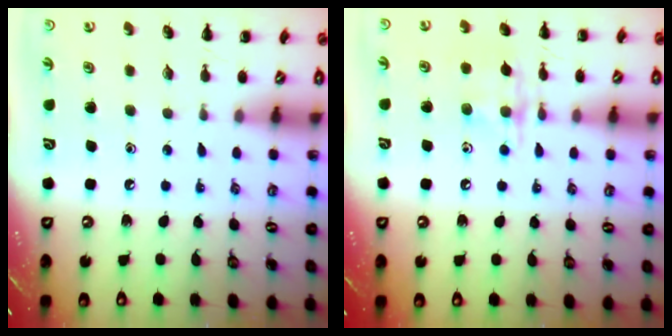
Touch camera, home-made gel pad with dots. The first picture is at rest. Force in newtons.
{"total": 9.6, "press": 9.6, "slide": 0.5}